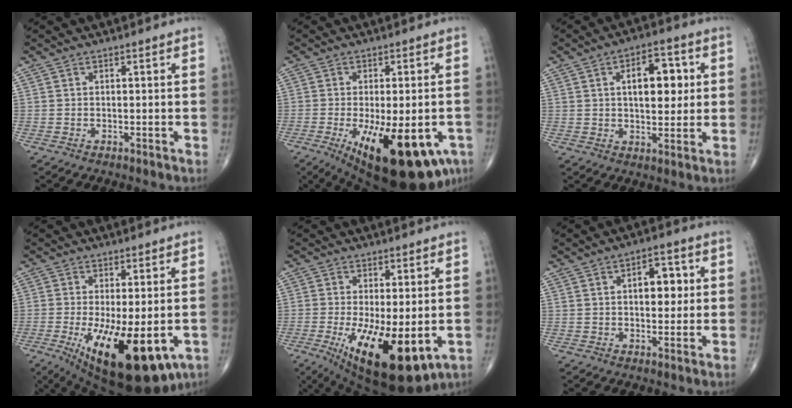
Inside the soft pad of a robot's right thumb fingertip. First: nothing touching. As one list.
[{"total": 20.8, "force": [-8.6, 8.2, 17.1], "torque": [-0.206, -0.018, -0.107]}, {"total": 10.1, "force": [2.1, 5.4, 8.3], "torque": [-0.091, 0.001, 0.030]}, {"total": 18.6, "force": [-6.2, 6.9, 16.1], "torque": [-0.239, -0.028, -0.076]}, {"total": 16.6, "force": [-4.5, 6.1, 14.8], "torque": [-0.237, -0.030, -0.050]}, {"total": 7.1, "force": [1.3, 4.0, 5.7], "torque": [-0.051, 0.002, 0.017]}]